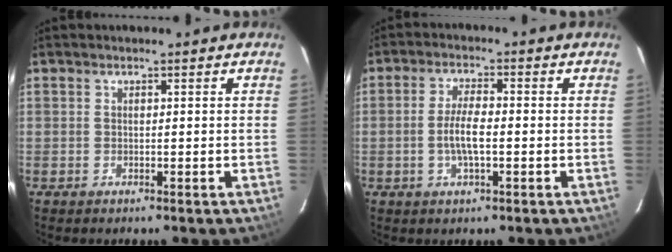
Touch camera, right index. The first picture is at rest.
{"total": 5.1, "force": [-1.1, 1.1, 4.9], "torque": [-0.100, 0.002, -0.023]}